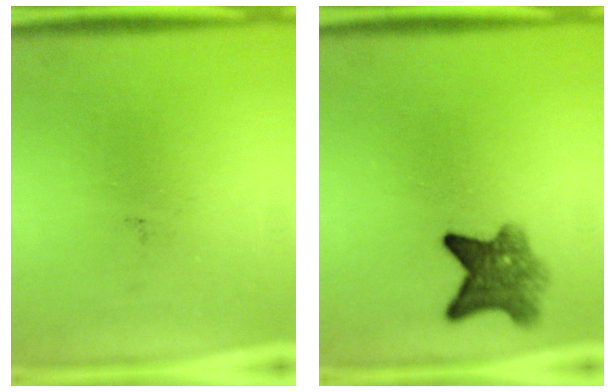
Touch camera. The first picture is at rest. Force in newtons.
{"total": 6.0}